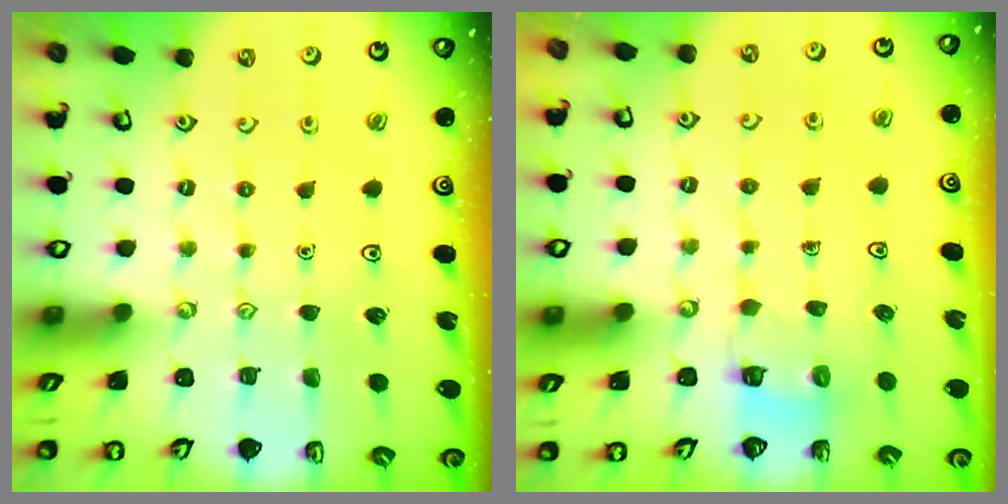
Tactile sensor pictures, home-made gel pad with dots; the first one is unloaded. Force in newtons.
{"total": 3.6, "press": 3.6, "slide": 0.2}